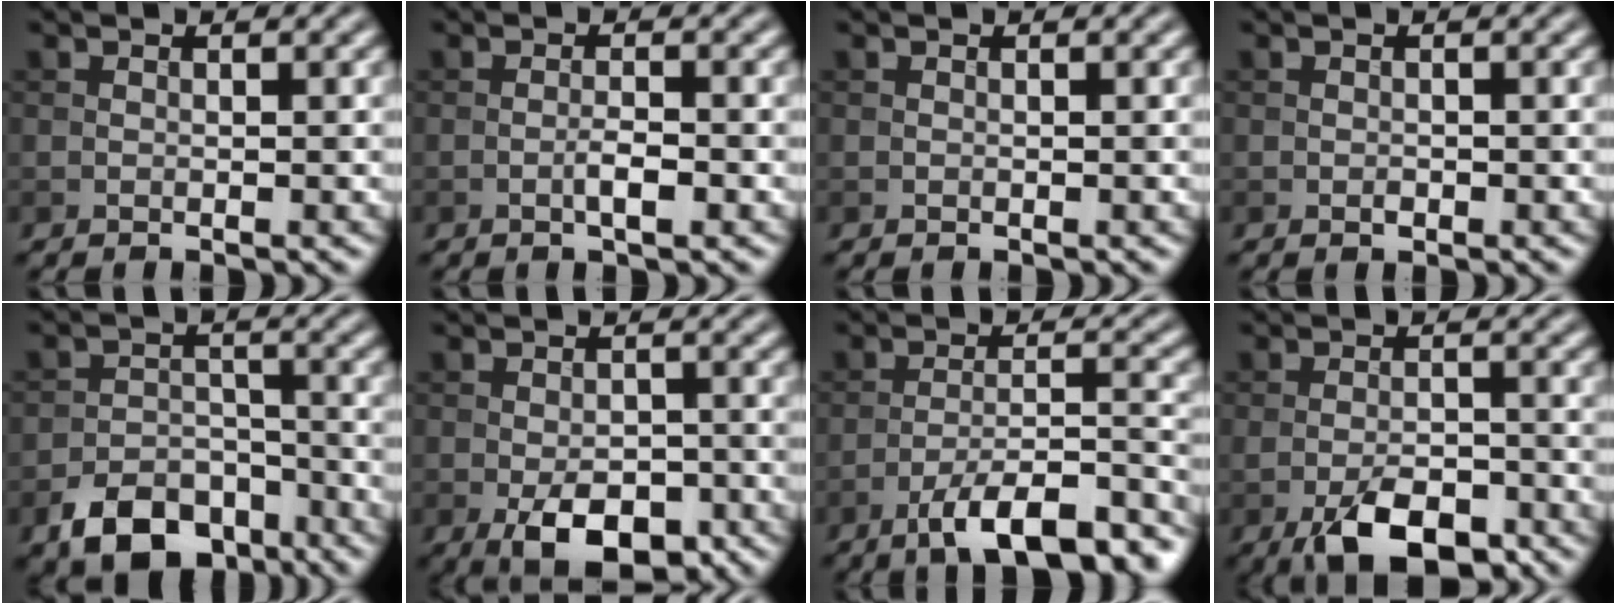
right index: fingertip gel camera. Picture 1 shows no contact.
{"total": 1.8, "force": [-0.7, 0.3, 1.6], "torque": [-0.029, 0.002, -0.014]}
{"total": 0.0}
{"total": 0.5, "force": [-0.2, 0.4, 0.3], "torque": [-0.003, -0.001, -0.004]}
{"total": 7.0, "force": [-4.6, 4.1, 3.3], "torque": [-0.052, -0.008, -0.079]}
{"total": 6.3, "force": [-2.9, 3.3, 4.5], "torque": [-0.066, -0.009, -0.047]}
{"total": 10.2, "force": [-7.3, 2.5, 6.6], "torque": [-0.097, 0.005, -0.116]}
{"total": 6.2, "force": [-3.3, 2.8, 4.4], "torque": [-0.076, -0.006, -0.059]}